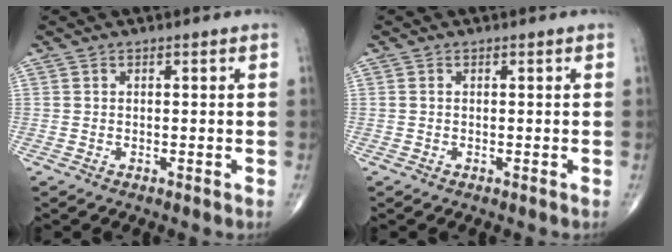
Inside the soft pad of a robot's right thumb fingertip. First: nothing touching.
{"total": 0.0}